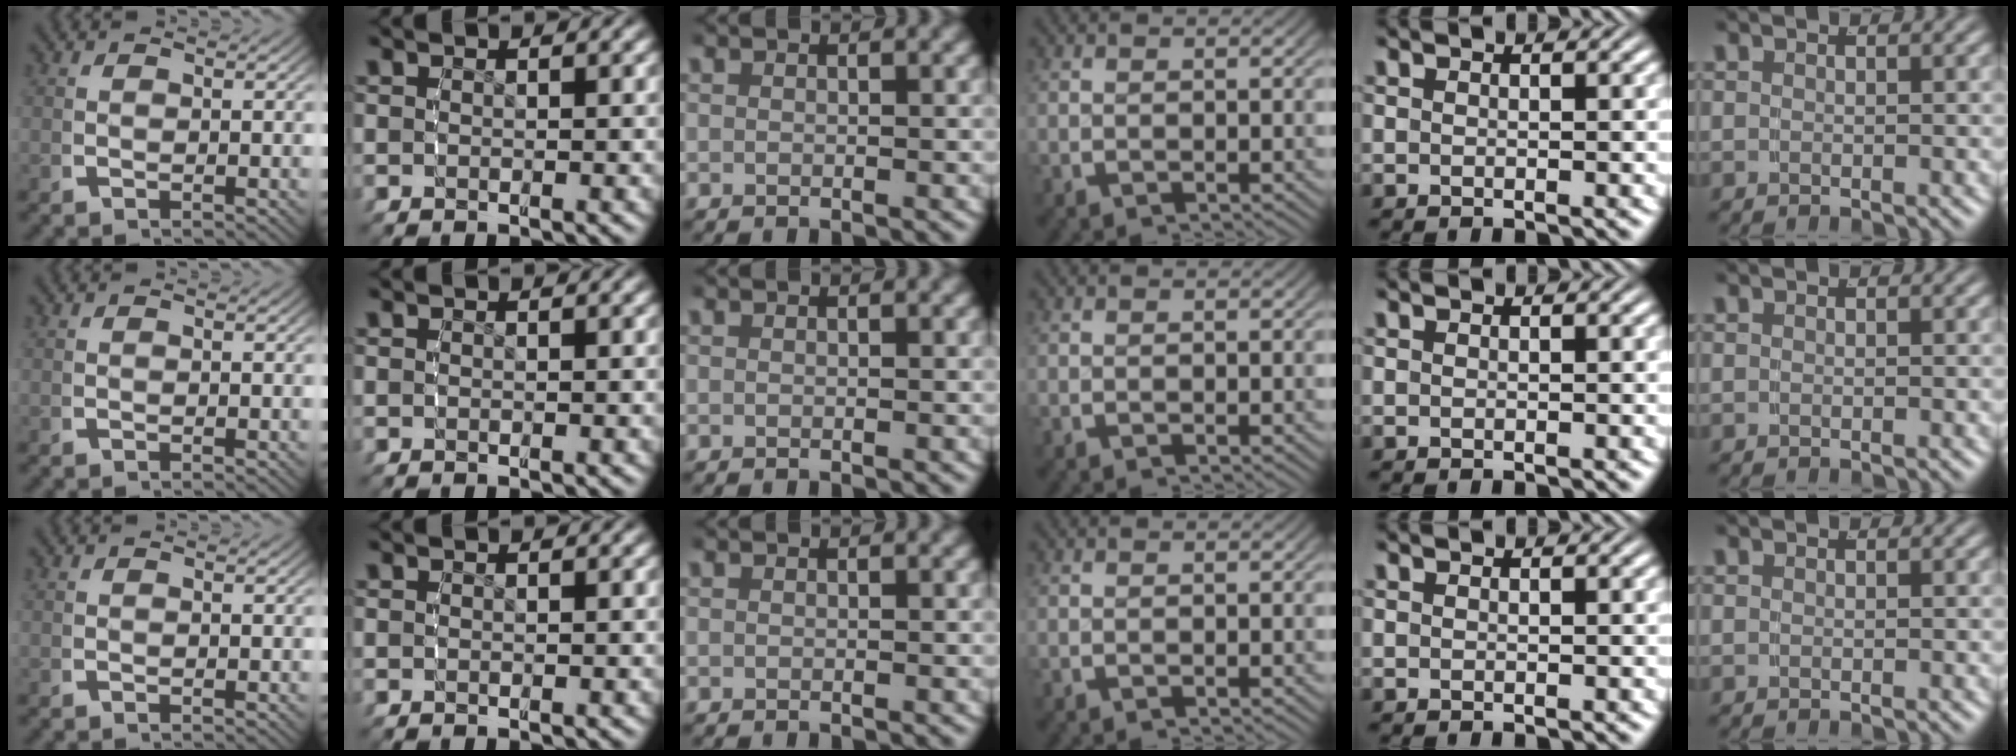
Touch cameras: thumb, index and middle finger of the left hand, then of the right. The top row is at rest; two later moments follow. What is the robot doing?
{"motion": "reach", "object": "shorts"}